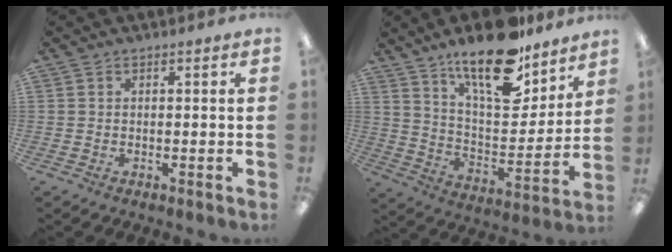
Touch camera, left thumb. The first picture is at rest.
{"total": 19.9, "force": [15.1, 7.2, 10.8], "torque": [-0.171, -0.101, 0.256]}